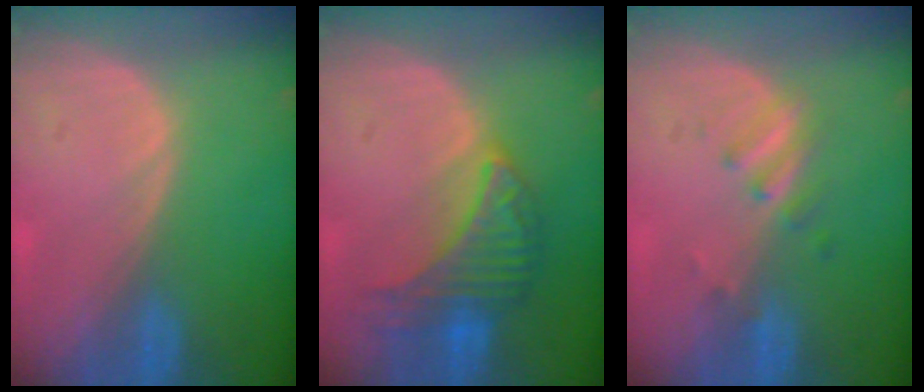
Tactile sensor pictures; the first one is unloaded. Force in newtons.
{"total": 7.2, "press": 7.2, "slide": 0.2}
{"total": 3.1, "press": 2.8, "slide": 1.2}